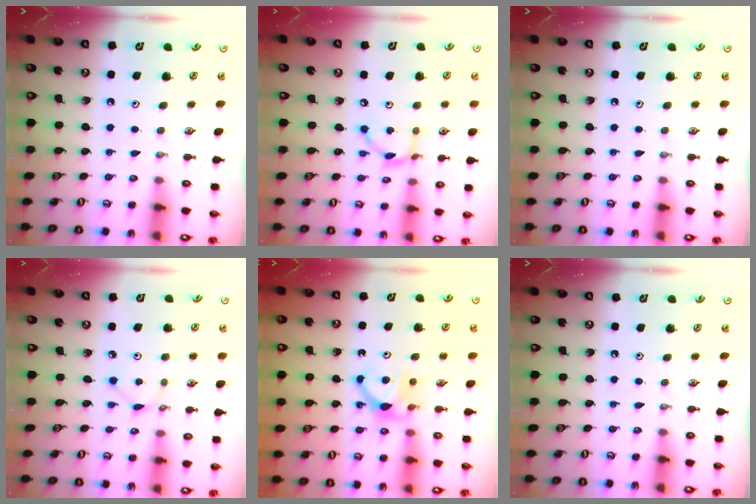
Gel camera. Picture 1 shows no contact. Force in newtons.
{"total": 6.8, "press": 6.8, "slide": 0.2}
{"total": 0.0}
{"total": 2.2, "press": 2.2, "slide": 0.3}
{"total": 5.5, "press": 5.5, "slide": 0.7}
{"total": 0.0}